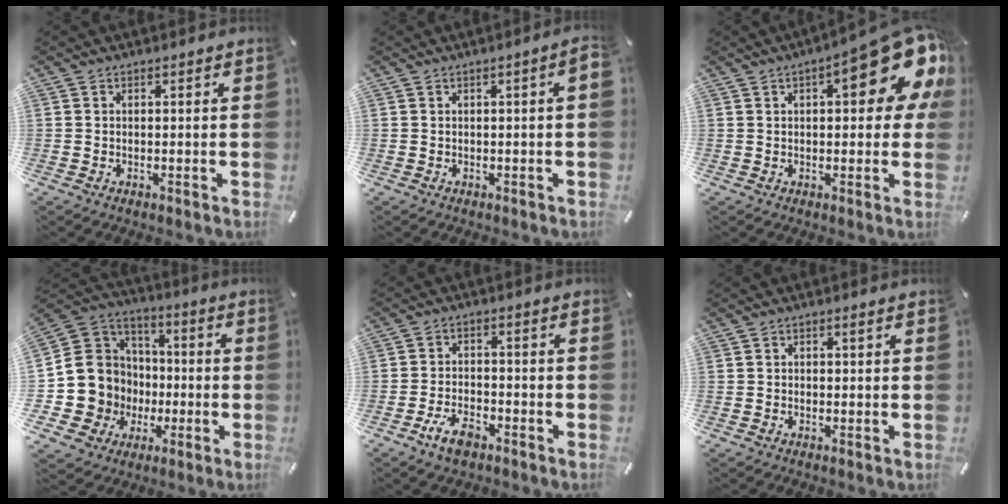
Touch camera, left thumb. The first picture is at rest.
{"total": 1.9, "force": [-0.1, 0.2, 1.8], "torque": [-0.029, -0.001, -0.002]}
{"total": 18.4, "force": [7.0, 6.8, 15.6], "torque": [-0.189, -0.042, 0.108]}
{"total": 14.0, "force": [-2.9, 13.6, 1.4], "torque": [-0.033, 0.006, -0.030]}
{"total": 6.0, "force": [-3.7, 3.0, 3.6], "torque": [-0.071, 0.019, -0.069]}
{"total": 0.7, "force": [0.0, 0.5, 0.4], "torque": [-0.008, 0.005, -0.003]}